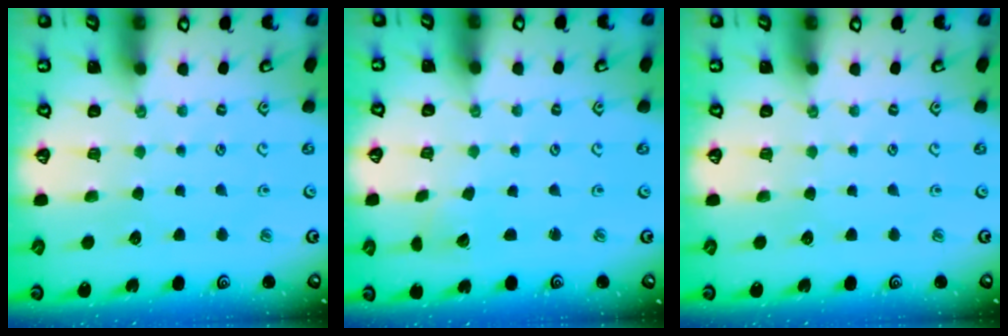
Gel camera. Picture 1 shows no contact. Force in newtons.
{"total": 2.1, "press": 2.1, "slide": 0.2}
{"total": 0.0}